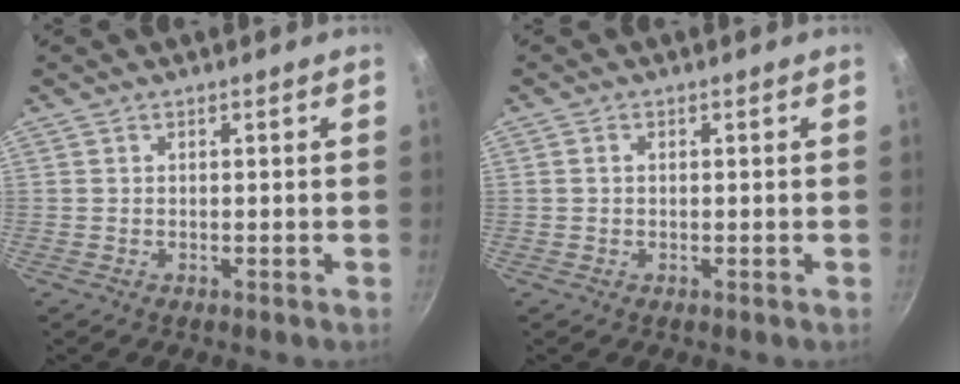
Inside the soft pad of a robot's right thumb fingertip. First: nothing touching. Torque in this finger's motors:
{"motor_torque": [-0.01, -0.22, 0.07, 0.10, -0.01]}